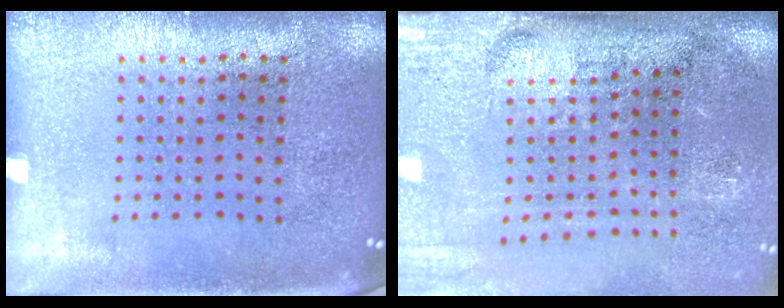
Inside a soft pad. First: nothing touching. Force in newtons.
{"total": 4.7, "press": 3.9, "slide": 2.7}